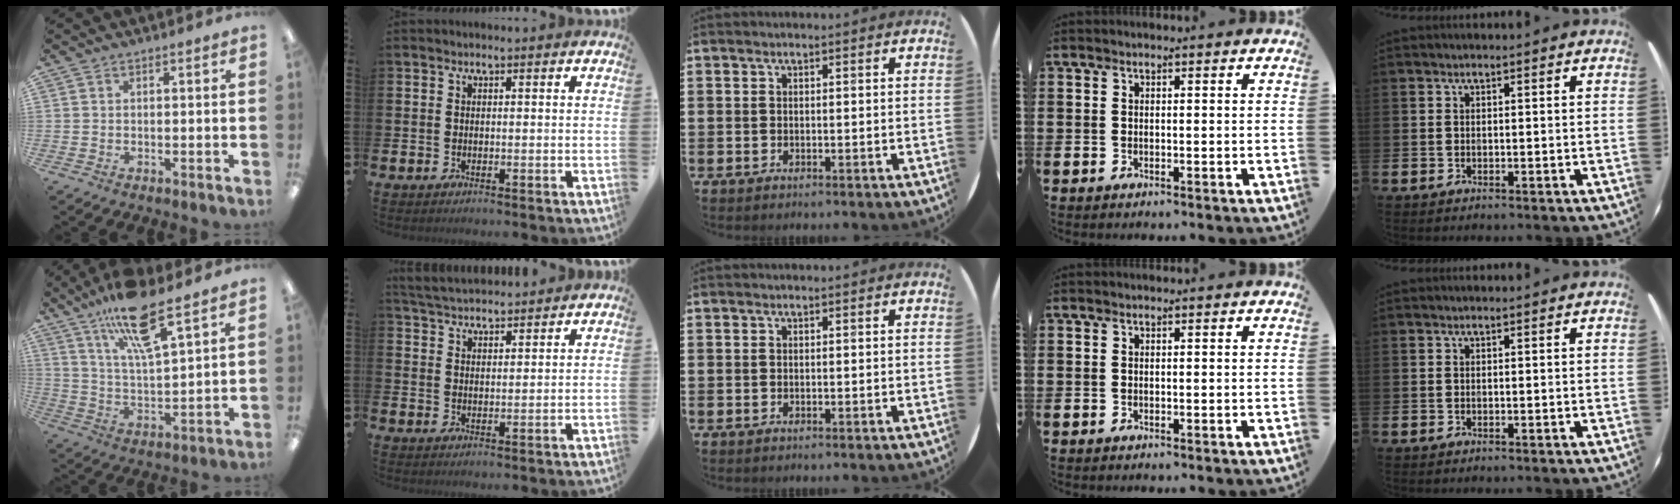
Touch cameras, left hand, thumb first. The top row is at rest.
{"thumb": {"total": 15.4, "force": [10.5, 4.0, 10.5], "torque": [-0.186, -0.045, 0.175]}, "index": {"total": 4.1, "force": [4.0, 0.5, 0.2], "torque": [-0.018, -0.020, 0.074]}}